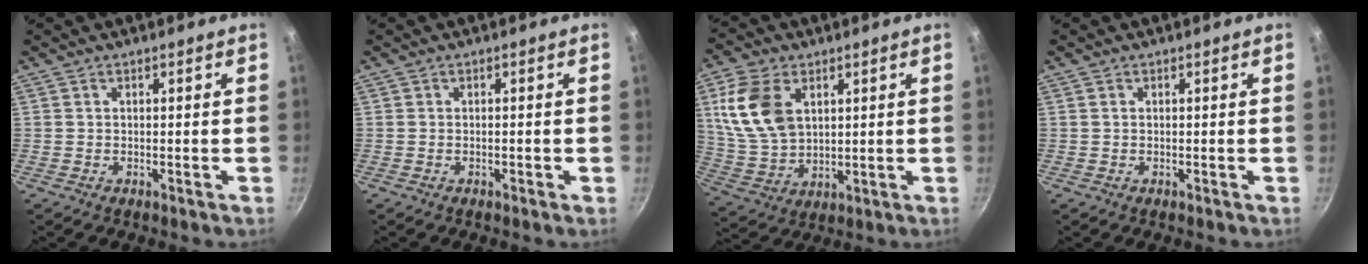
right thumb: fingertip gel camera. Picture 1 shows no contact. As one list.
[{"total": 0.7, "force": [-0.3, 0.3, 0.5], "torque": [-0.007, 0.004, -0.007]}, {"total": 13.8, "force": [4.5, 8.9, 9.6], "torque": [-0.173, -0.016, 0.100]}, {"total": 0.0}]